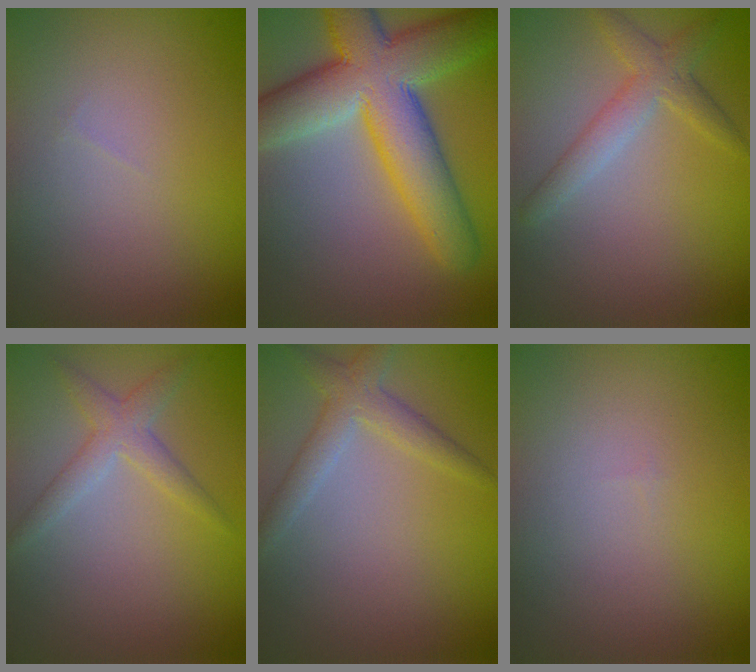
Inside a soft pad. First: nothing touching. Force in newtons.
{"total": 10.9, "press": 10.9, "slide": 0.4}
{"total": 2.8, "press": 2.8, "slide": 0.0}
{"total": 2.4, "press": 2.4, "slide": 0.0}
{"total": 2.8, "press": 2.7, "slide": 0.2}
{"total": 0.0}